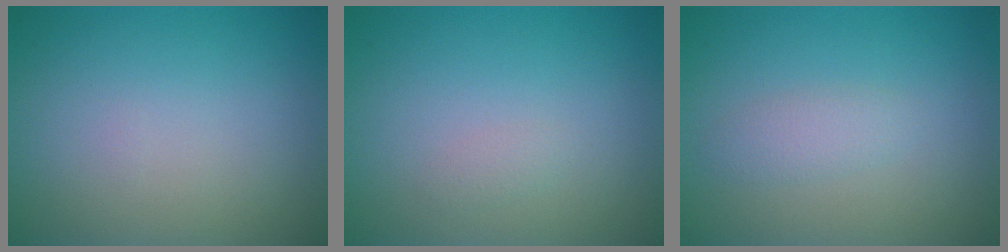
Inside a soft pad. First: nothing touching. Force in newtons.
{"total": 0.6, "press": 0.6, "slide": 0.0}
{"total": 1.5, "press": 1.5, "slide": 0.0}